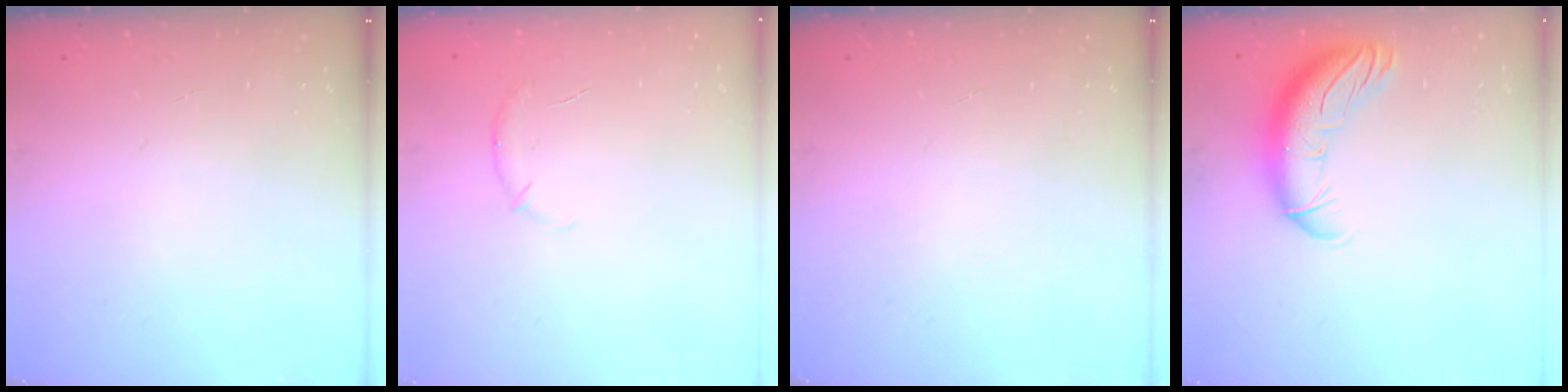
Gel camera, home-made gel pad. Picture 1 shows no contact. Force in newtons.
{"total": 6.9, "press": 6.7, "slide": 1.8}
{"total": 0.0}
{"total": 12.4, "press": 12.0, "slide": 2.9}